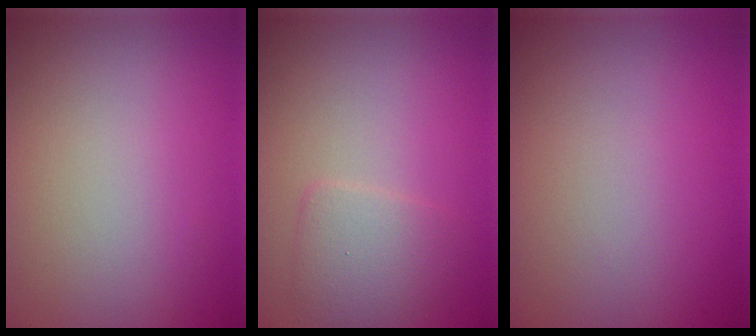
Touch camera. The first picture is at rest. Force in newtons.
{"total": 2.4, "press": 2.4, "slide": 0.0}
{"total": 0.0}